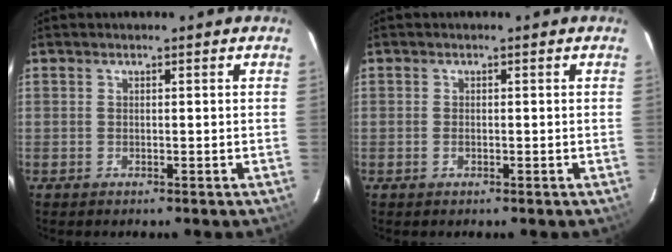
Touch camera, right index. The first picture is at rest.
{"total": 1.0, "force": [-0.3, 0.6, 0.7], "torque": [-0.015, 0.000, -0.006]}